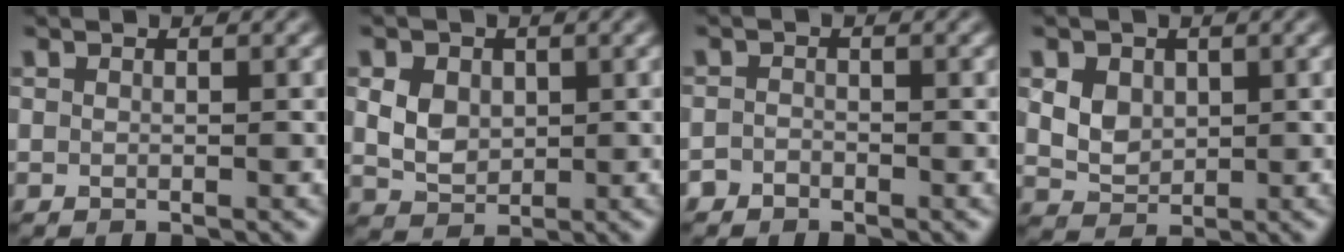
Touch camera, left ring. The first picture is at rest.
{"total": 3.5, "force": [0.7, 2.7, 2.0], "torque": [-0.048, 0.002, 0.015]}
{"total": 1.0, "force": [-0.8, 0.6, 0.0], "torque": [0.002, 0.003, -0.017]}
{"total": 4.3, "force": [1.4, 3.4, 2.3], "torque": [-0.052, 0.011, 0.023]}